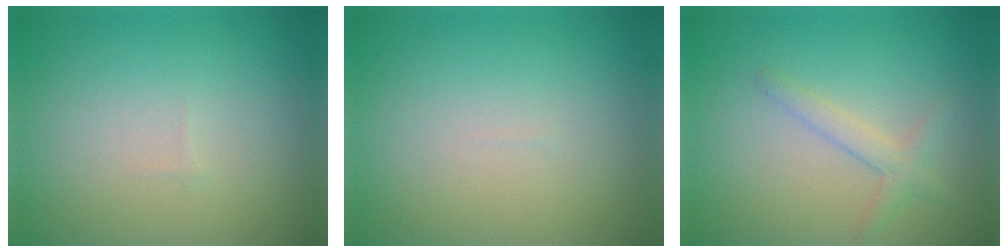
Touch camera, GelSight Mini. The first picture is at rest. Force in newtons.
{"total": 0.0}
{"total": 1.9, "press": 1.9, "slide": 0.1}